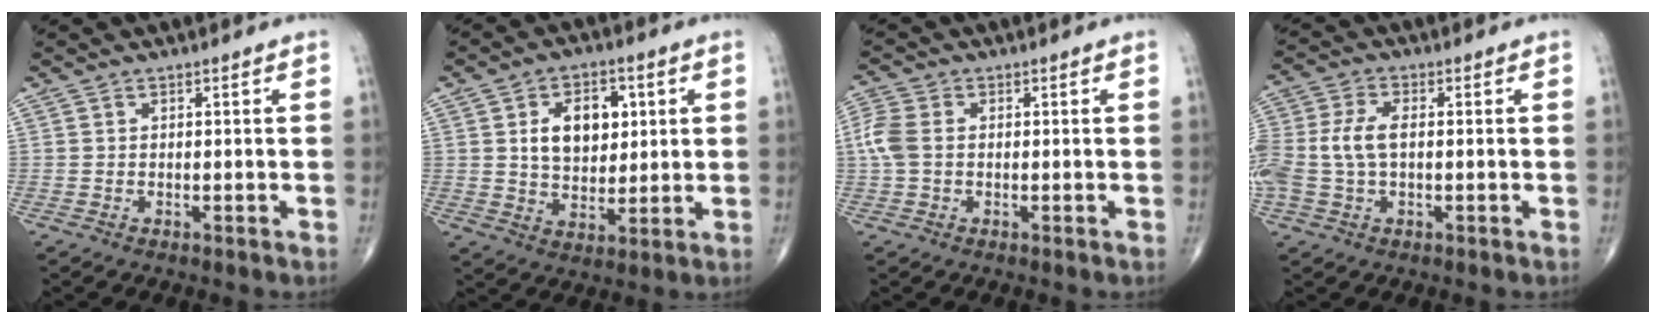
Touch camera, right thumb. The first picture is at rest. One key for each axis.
{"total": 10.7, "fx": 2.7, "fy": 7.0, "fz": 7.7, "tx": -0.087, "ty": -0.009, "tz": 0.049}
{"total": 5.1, "fx": 0.1, "fy": 3.6, "fz": 3.6, "tx": -0.104, "ty": 0.011, "tz": -0.005}
{"total": 9.6, "fx": 0.0, "fy": 5.7, "fz": 7.7, "tx": -0.196, "ty": 0.016, "tz": 0.000}